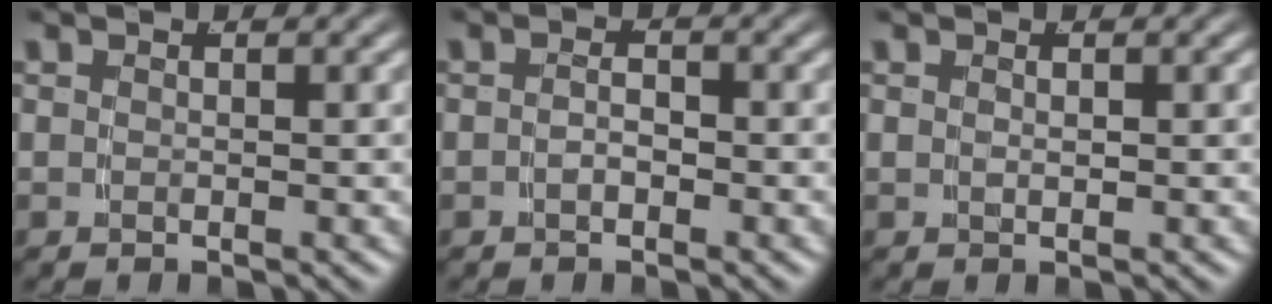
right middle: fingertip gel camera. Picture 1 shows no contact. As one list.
[{"total": 1.4, "force": [-0.9, 0.4, 0.9], "torque": [-0.016, -0.006, -0.014]}, {"total": 0.6, "force": [0.0, -0.3, 0.5], "torque": [-0.011, -0.007, 0.010]}]